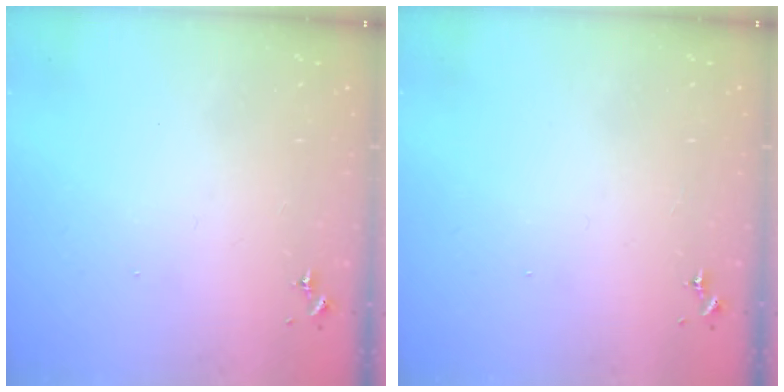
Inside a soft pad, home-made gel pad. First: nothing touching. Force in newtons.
{"total": 0.0}